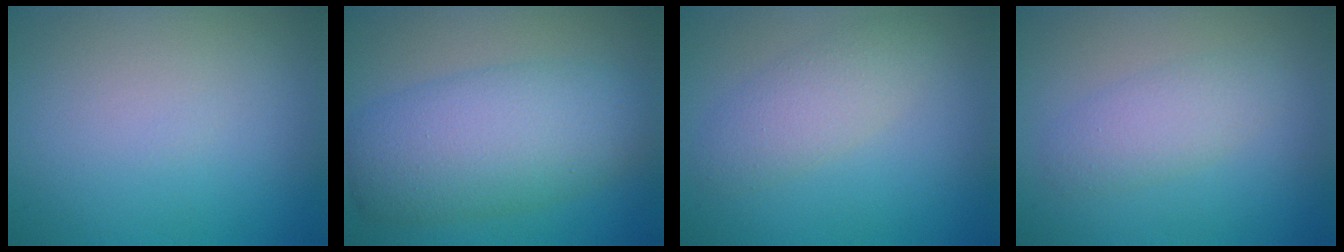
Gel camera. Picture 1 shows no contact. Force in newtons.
{"total": 7.5, "press": 7.5, "slide": 0.2}
{"total": 2.8, "press": 2.8, "slide": 0.1}
{"total": 2.4, "press": 2.4, "slide": 0.1}